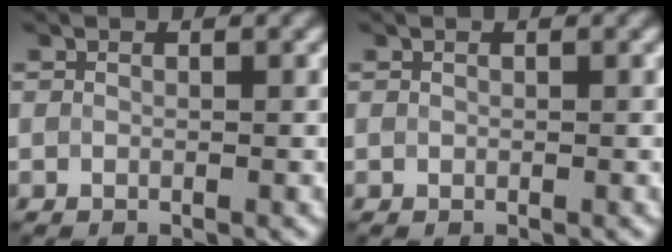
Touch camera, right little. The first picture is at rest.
{"total": 0.0}